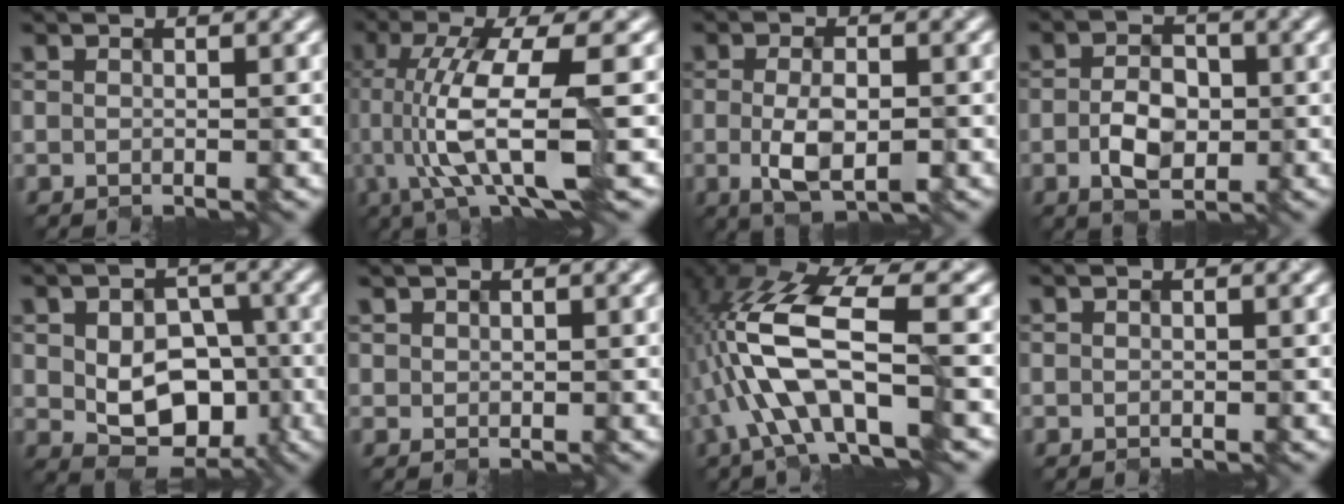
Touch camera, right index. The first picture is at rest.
{"total": 8.9, "force": [-1.9, 2.4, 8.4], "torque": [-0.166, -0.006, -0.027]}
{"total": 4.2, "force": [-1.2, 1.7, 3.6], "torque": [-0.075, -0.005, -0.016]}
{"total": 3.8, "force": [-1.0, 2.6, 2.6], "torque": [-0.052, 0.000, -0.013]}
{"total": 7.1, "force": [-1.0, 5.0, 4.9], "torque": [-0.081, -0.010, -0.007]}
{"total": 0.7, "force": [0.5, 0.3, -0.4], "torque": [-0.001, 0.002, 0.024]}
{"total": 11.2, "force": [-3.3, 4.0, 9.9], "torque": [-0.210, 0.012, -0.057]}
{"total": 0.0}